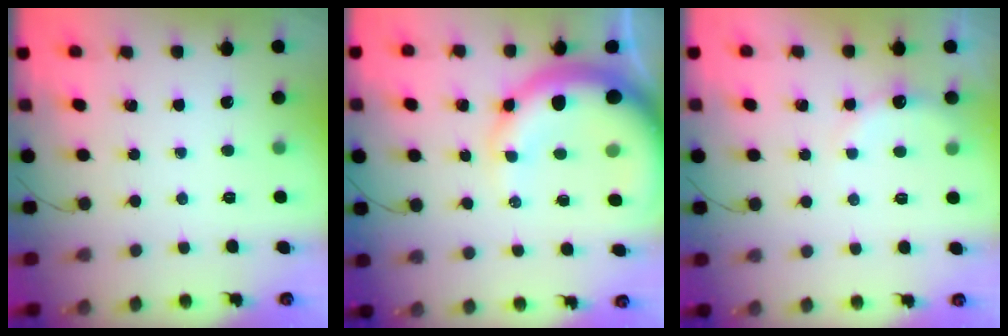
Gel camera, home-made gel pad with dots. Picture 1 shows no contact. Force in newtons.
{"total": 15.7, "press": 15.3, "slide": 3.4}
{"total": 5.6, "press": 5.4, "slide": 1.3}